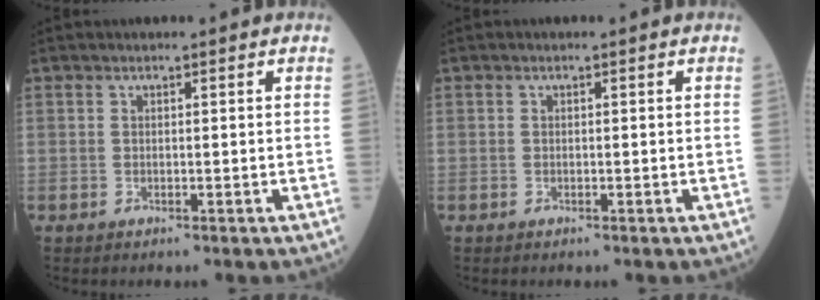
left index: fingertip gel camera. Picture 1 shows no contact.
{"total": 0.0}